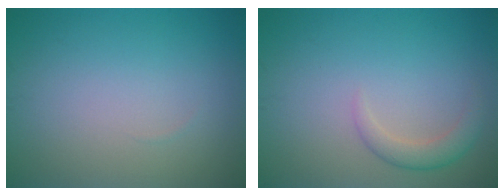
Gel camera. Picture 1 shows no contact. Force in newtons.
{"total": 2.1, "press": 2.1, "slide": 0.2}